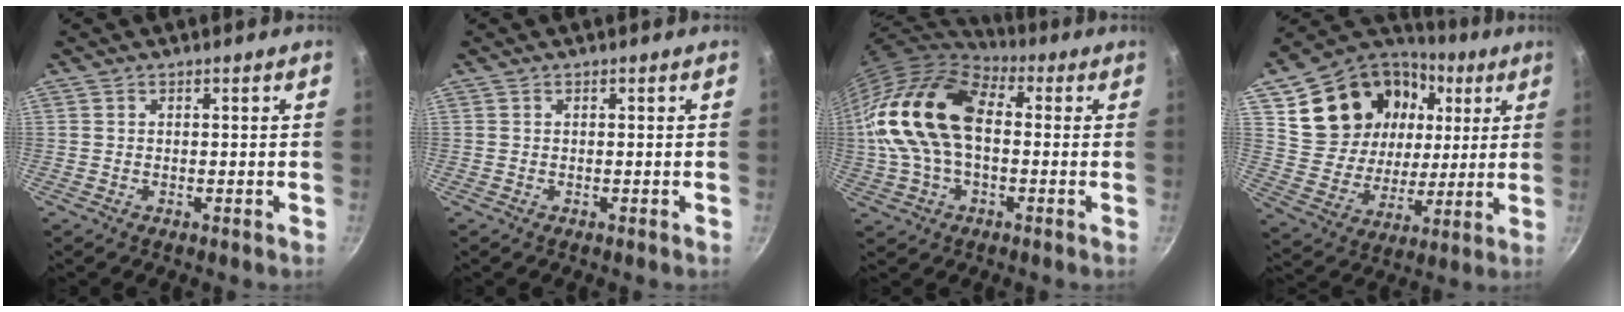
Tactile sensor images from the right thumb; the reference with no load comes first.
{"total": 0.0}
{"total": 20.5, "force": [1.0, 12.7, 16.0], "torque": [-0.301, 0.032, 0.007]}
{"total": 23.2, "force": [8.1, 17.9, 12.4], "torque": [-0.216, -0.004, 0.149]}